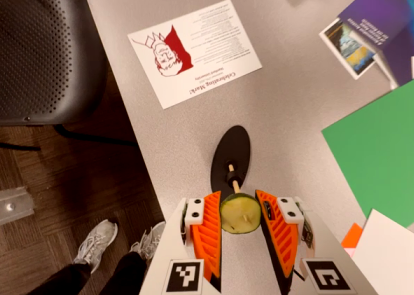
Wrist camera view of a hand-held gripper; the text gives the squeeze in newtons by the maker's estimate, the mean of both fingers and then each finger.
{"total": 8.6, "left": 8.7, "right": 8.5}